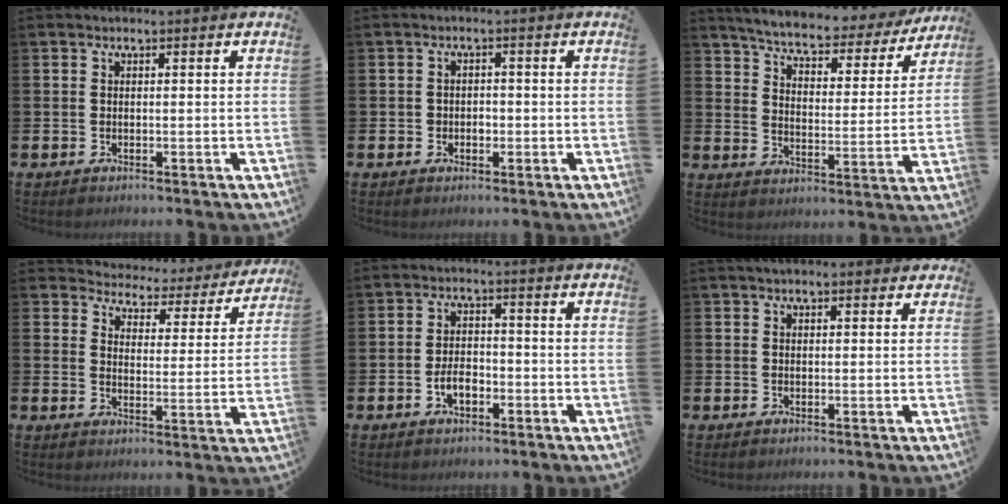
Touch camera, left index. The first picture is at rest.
{"total": 1.5, "force": [-0.3, 1.3, 0.6], "torque": [-0.002, 0.001, -0.010]}
{"total": 5.8, "force": [5.5, 0.9, 1.7], "torque": [-0.062, -0.041, 0.089]}
{"total": 3.7, "force": [3.4, 1.4, 0.1], "torque": [-0.022, -0.037, 0.050]}
{"total": 3.3, "force": [-1.2, 1.9, 2.4], "torque": [-0.033, 0.001, -0.026]}
{"total": 1.4, "force": [1.1, 0.5, 0.6], "torque": [-0.009, 0.006, 0.019]}